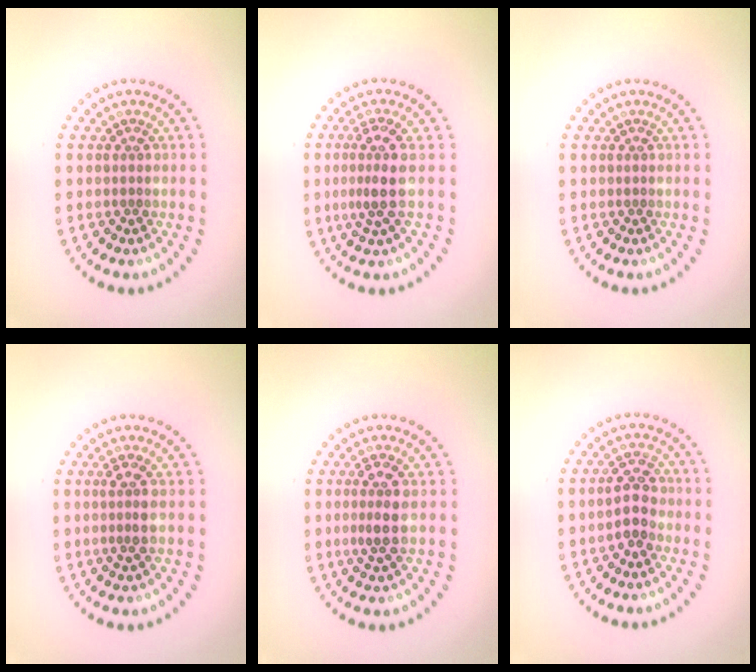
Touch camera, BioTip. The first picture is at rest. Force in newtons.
{"total": 2.9, "press": 2.3, "slide": 1.7}
{"total": 0.0}
{"total": 2.0, "press": 1.5, "slide": 1.3}
{"total": 2.5, "press": 2.3, "slide": 0.9}
{"total": 2.7, "press": 2.6, "slide": 0.7}